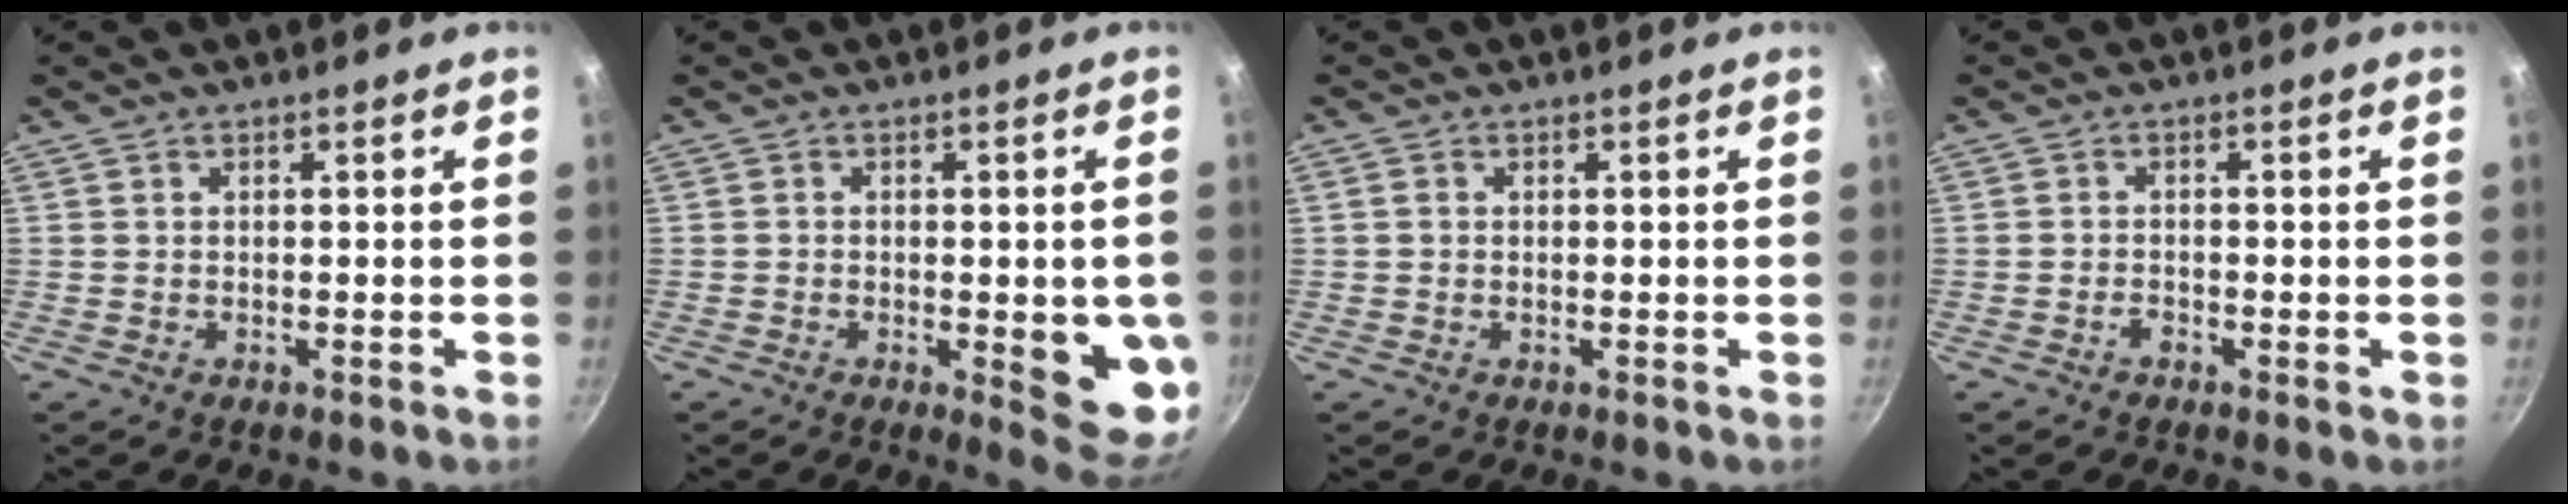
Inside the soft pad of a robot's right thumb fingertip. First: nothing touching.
{"total": 10.0, "force": [-1.7, 3.3, 9.3], "torque": [-0.087, -0.006, -0.017]}
{"total": 0.9, "force": [0.1, 0.8, 0.4], "torque": [-0.007, 0.004, 0.000]}
{"total": 1.2, "force": [-0.8, 0.5, 0.7], "torque": [-0.018, 0.005, -0.020]}